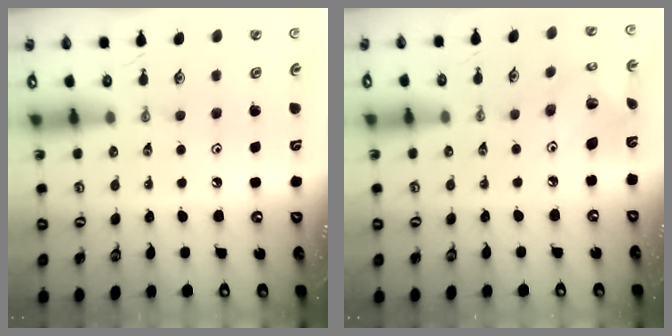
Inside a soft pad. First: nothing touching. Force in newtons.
{"total": 7.2, "press": 7.2, "slide": 0.3}